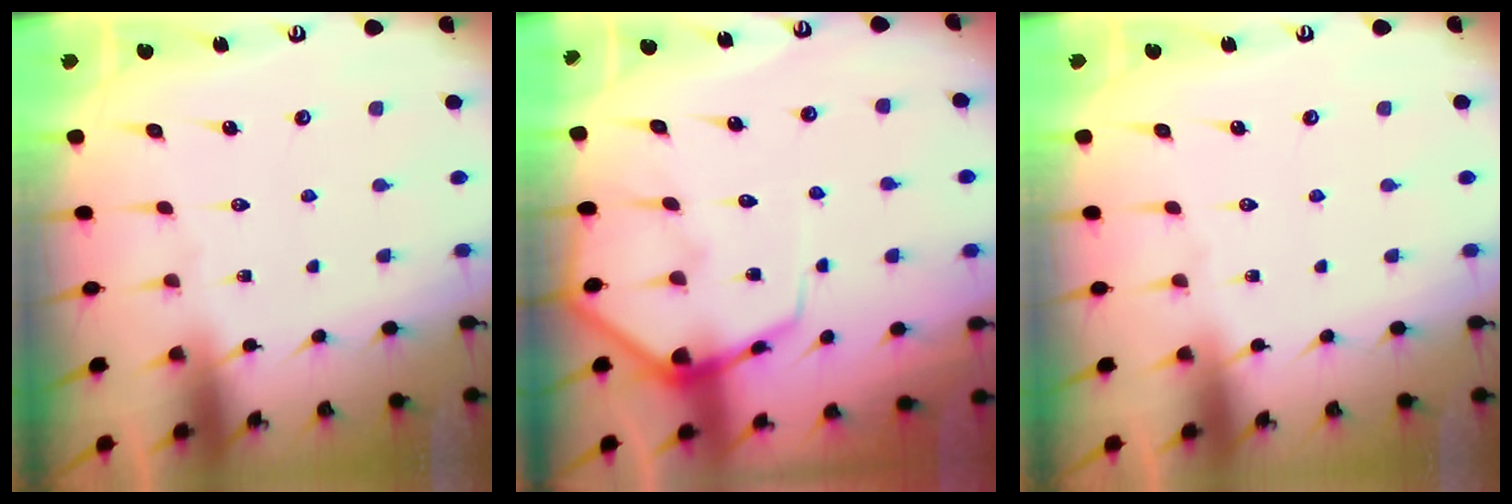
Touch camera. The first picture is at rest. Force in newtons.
{"total": 7.8, "press": 7.8, "slide": 0.8}
{"total": 0.0}